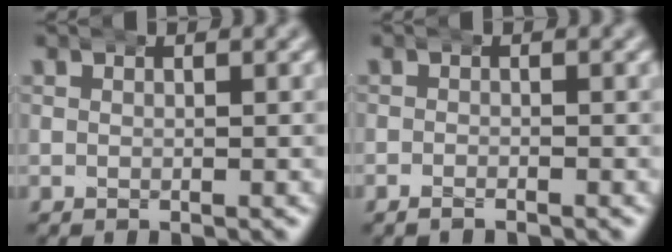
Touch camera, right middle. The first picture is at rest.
{"total": 1.2, "force": [-1.2, 0.3, 0.2], "torque": [-0.011, -0.006, -0.020]}